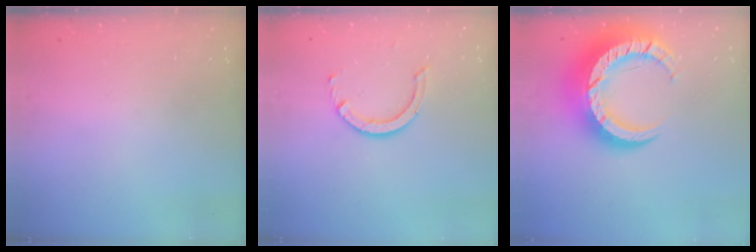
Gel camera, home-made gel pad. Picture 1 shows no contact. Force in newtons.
{"total": 7.3, "press": 7.3, "slide": 0.5}
{"total": 17.5, "press": 17.4, "slide": 1.5}